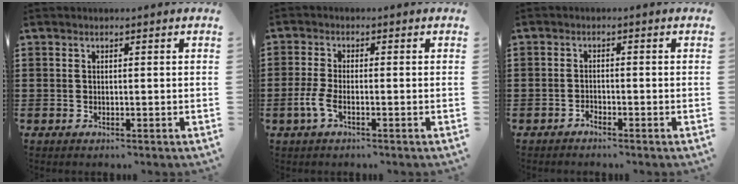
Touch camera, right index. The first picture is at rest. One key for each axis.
{"total": 3.2, "fx": -1.4, "fy": 0.9, "fz": 2.7, "tx": -0.067, "ty": -0.005, "tz": -0.030}
{"total": 1.1, "fx": -1.1, "fy": 0.0, "fz": 0.1, "tx": -0.007, "ty": 0.001, "tz": -0.022}